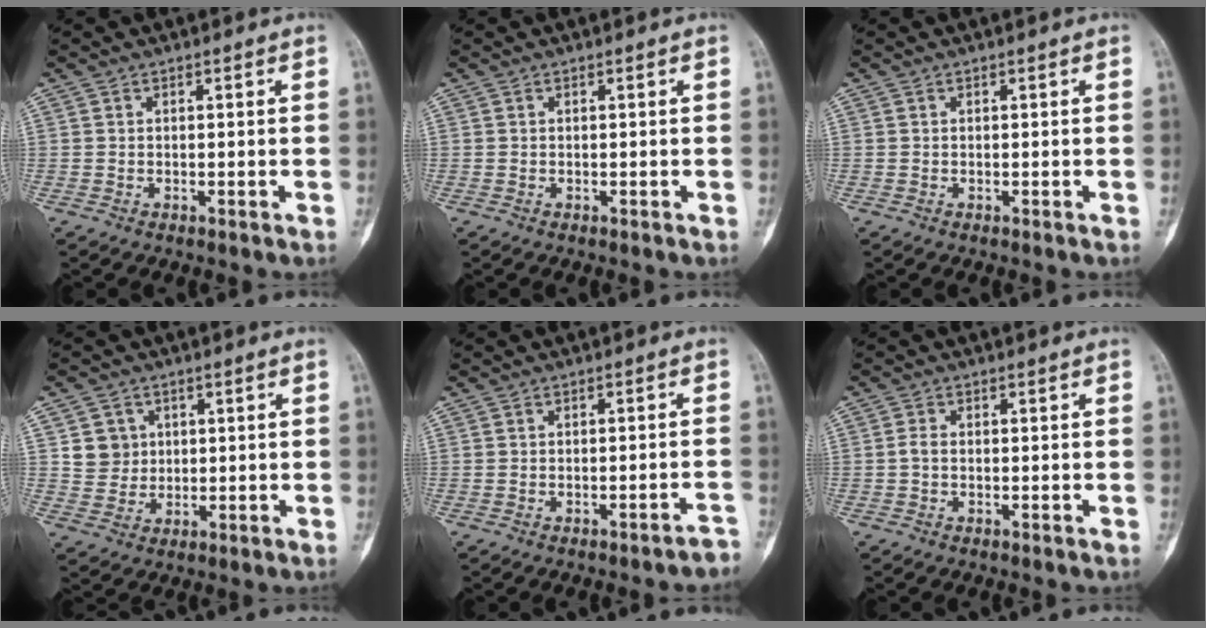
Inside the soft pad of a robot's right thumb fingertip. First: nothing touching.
{"total": 0.0}
{"total": 0.0}
{"total": 5.1, "force": [1.5, 4.8, 0.9], "torque": [0.010, -0.004, 0.027]}
{"total": 2.9, "force": [-2.6, 0.4, 1.3], "torque": [-0.014, 0.025, -0.029]}
{"total": 1.3, "force": [-0.3, 0.8, 1.0], "torque": [-0.020, 0.001, -0.008]}